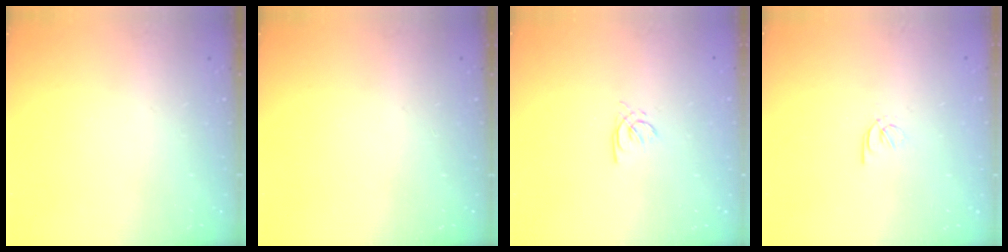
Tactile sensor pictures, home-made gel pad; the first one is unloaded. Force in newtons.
{"total": 0.0}
{"total": 2.2, "press": 2.2, "slide": 0.2}
{"total": 2.3, "press": 2.2, "slide": 0.5}